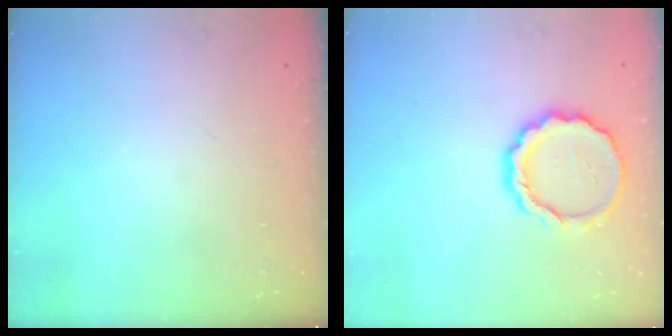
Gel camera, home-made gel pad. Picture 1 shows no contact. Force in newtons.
{"total": 11.8, "press": 11.5, "slide": 2.4}